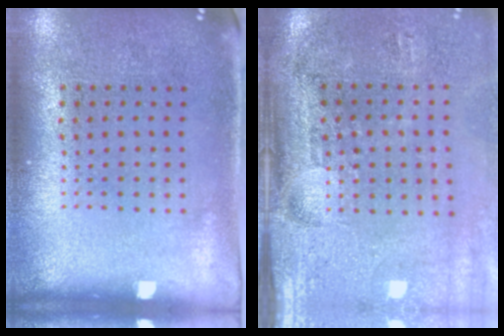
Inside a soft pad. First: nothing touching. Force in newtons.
{"total": 4.7, "press": 3.8, "slide": 2.7}